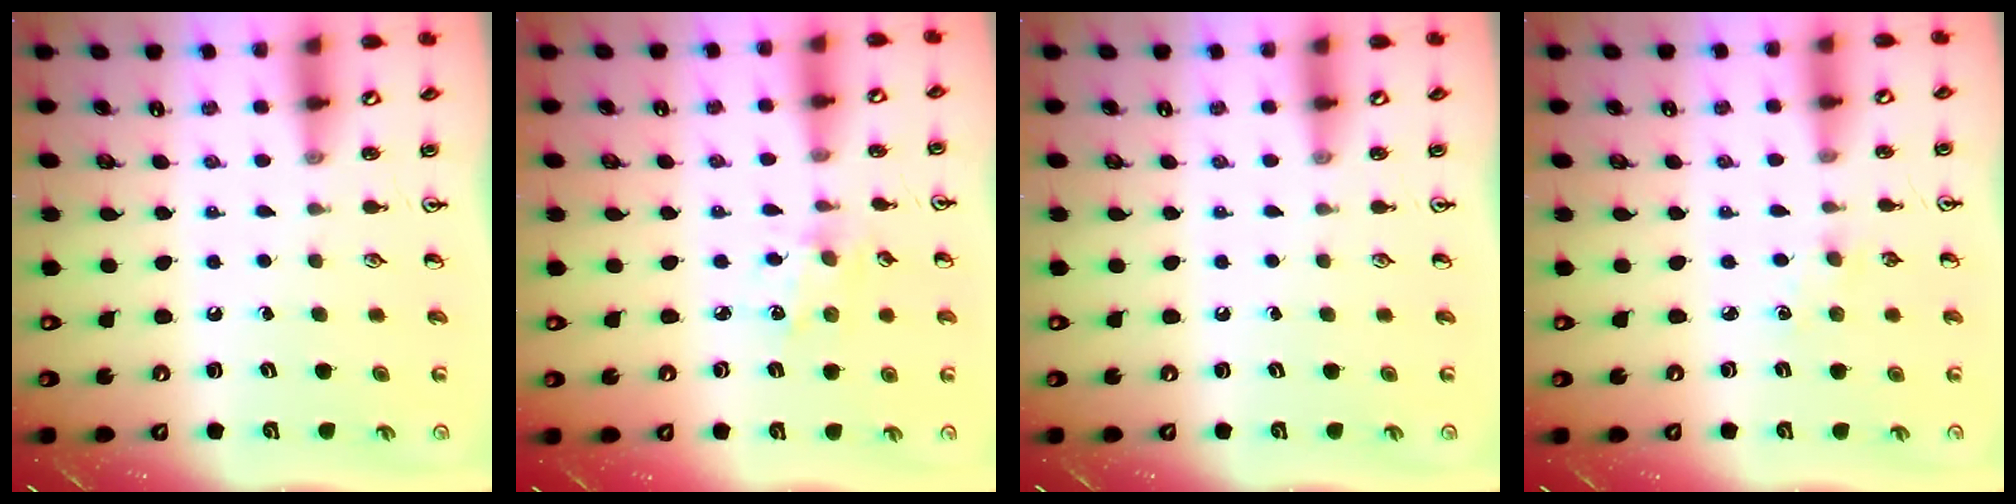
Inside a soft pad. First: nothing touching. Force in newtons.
{"total": 2.3, "press": 2.3, "slide": 0.4}
{"total": 0.0}
{"total": 1.9, "press": 1.8, "slide": 0.3}